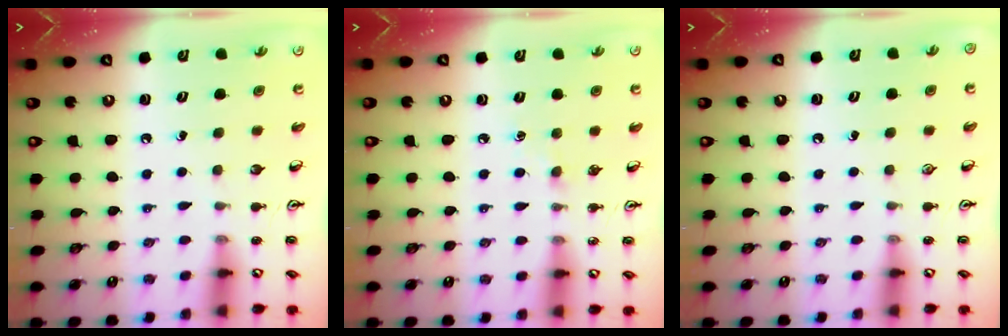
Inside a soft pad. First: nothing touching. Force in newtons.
{"total": 3.3, "press": 3.3, "slide": 0.5}
{"total": 0.0}